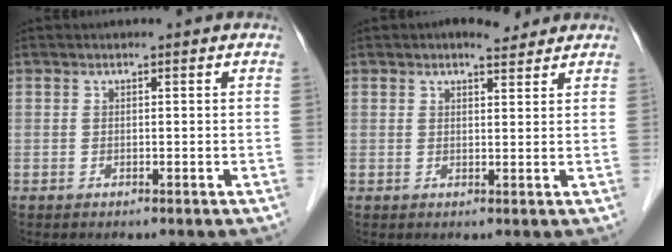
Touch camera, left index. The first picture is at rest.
{"total": 3.1, "force": [2.6, 1.1, 1.3], "torque": [-0.023, 0.008, 0.036]}